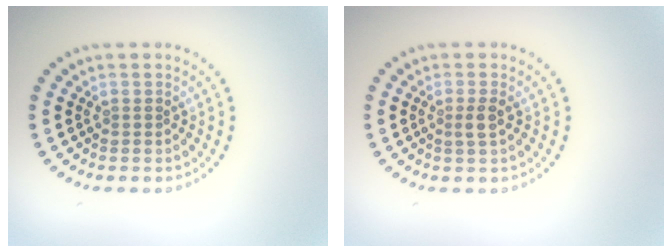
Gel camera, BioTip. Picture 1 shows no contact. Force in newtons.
{"total": 1.3, "press": 1.2, "slide": 0.7}